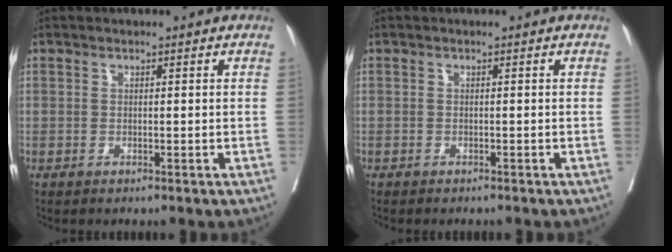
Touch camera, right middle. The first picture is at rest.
{"total": 2.4, "force": [-2.2, 0.5, 1.0], "torque": [-0.019, -0.006, -0.025]}